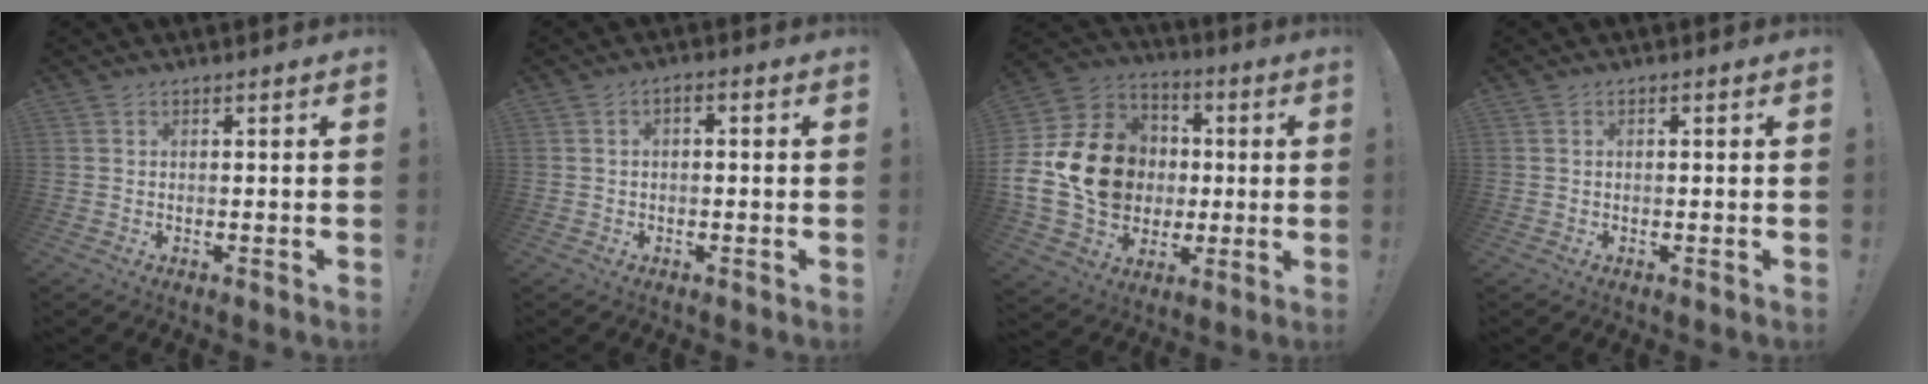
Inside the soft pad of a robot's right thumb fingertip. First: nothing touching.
{"total": 2.0, "force": [-1.1, 0.9, 1.4], "torque": [-0.022, 0.010, -0.020]}
{"total": 20.4, "force": [0.2, 17.2, 11.1], "torque": [-0.167, 0.011, 0.033]}
{"total": 0.7, "force": [-0.2, 0.4, 0.5], "torque": [-0.007, 0.003, -0.005]}